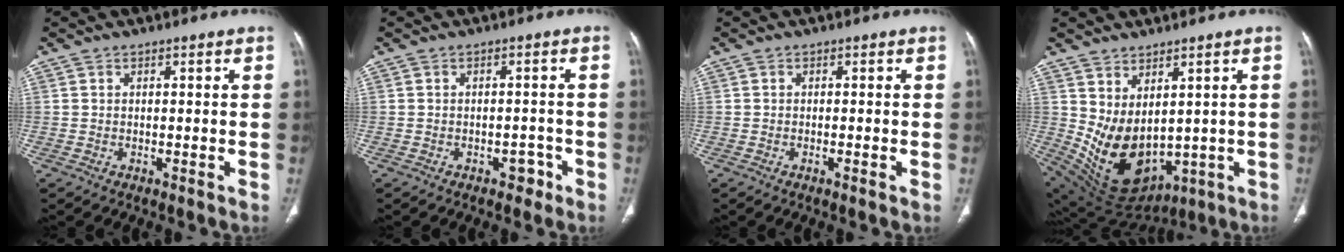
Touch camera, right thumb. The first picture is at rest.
{"total": 2.6, "force": [-1.6, 1.6, 1.3], "torque": [-0.004, 0.010, -0.018]}
{"total": 1.0, "force": [-0.4, 0.1, 0.9], "torque": [-0.018, -0.002, -0.005]}
{"total": 14.1, "force": [1.1, 8.8, 11.0], "torque": [-0.177, -0.030, 0.064]}